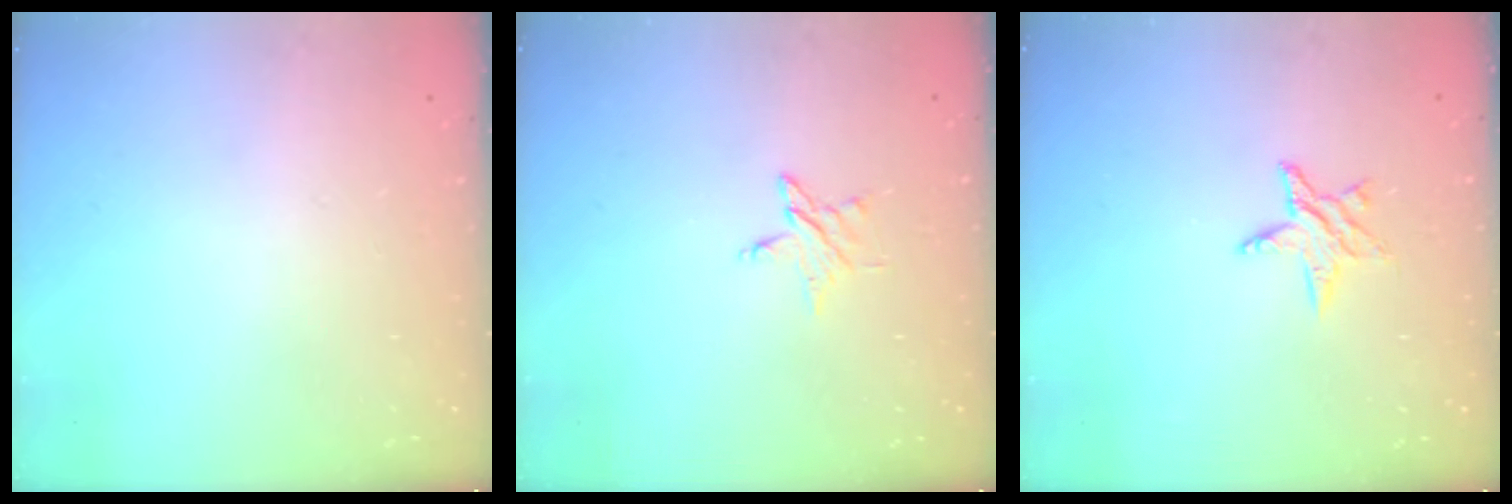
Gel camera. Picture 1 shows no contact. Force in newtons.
{"total": 3.9, "press": 3.9, "slide": 0.3}
{"total": 5.0, "press": 4.9, "slide": 0.5}